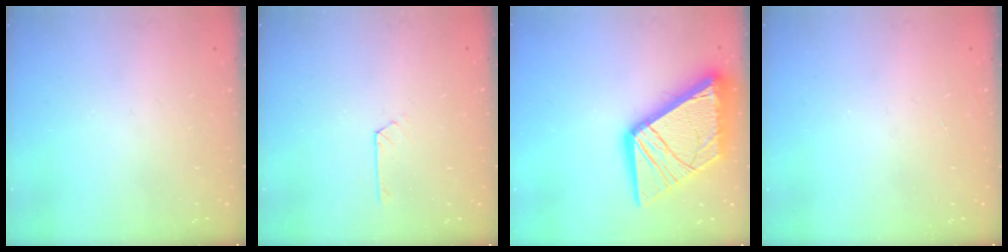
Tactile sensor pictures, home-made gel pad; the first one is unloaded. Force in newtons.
{"total": 1.9, "press": 1.9, "slide": 0.2}
{"total": 24.9, "press": 24.8, "slide": 2.8}
{"total": 0.0}